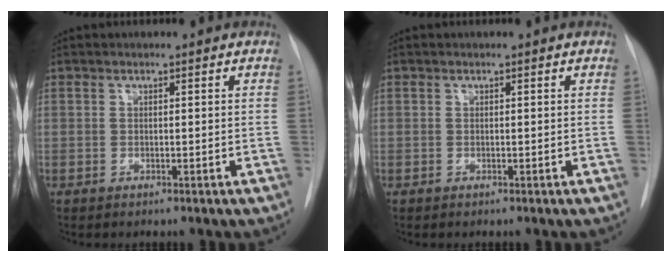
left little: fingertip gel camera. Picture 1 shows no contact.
{"total": 0.0}